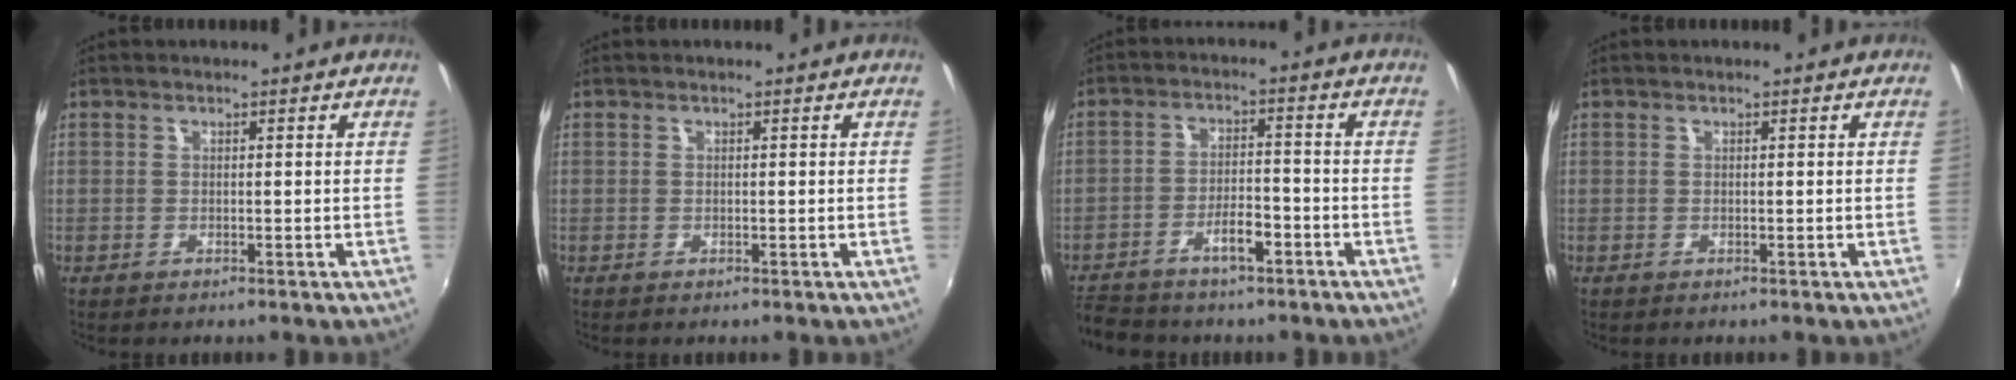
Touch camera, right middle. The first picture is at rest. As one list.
[{"total": 0.0}, {"total": 7.9, "force": [-6.0, 3.2, 4.0], "torque": [-0.088, 0.009, -0.104]}, {"total": 0.0}]